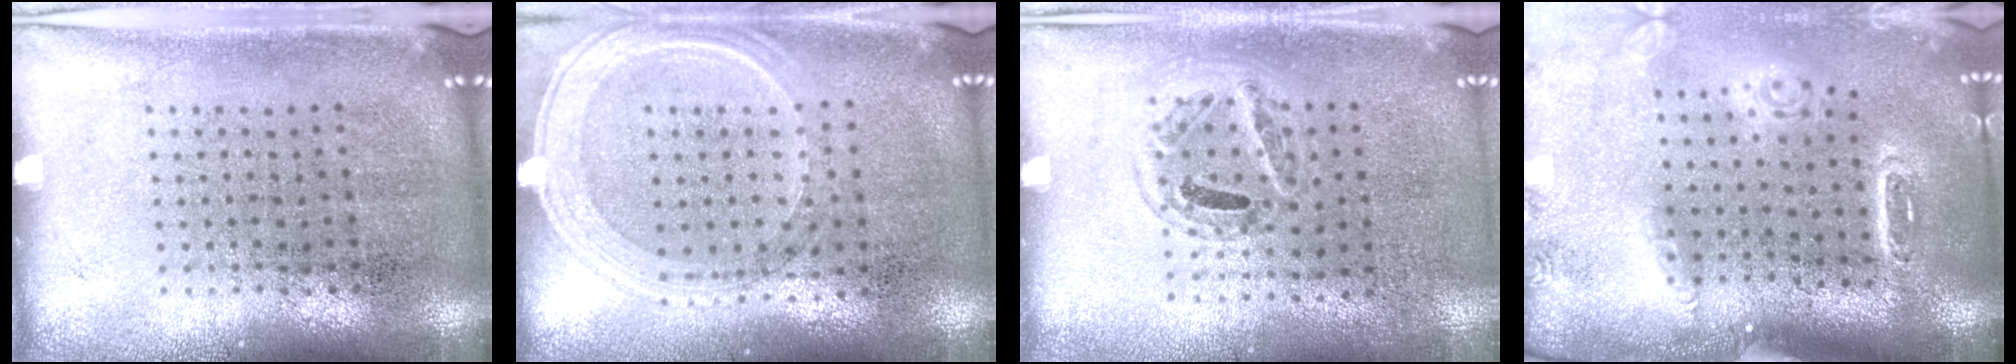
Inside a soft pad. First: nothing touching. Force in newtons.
{"total": 1.3, "press": 1.2, "slide": 0.3}
{"total": 0.9, "press": 0.8, "slide": 0.5}
{"total": 1.6, "press": 1.6, "slide": 0.5}